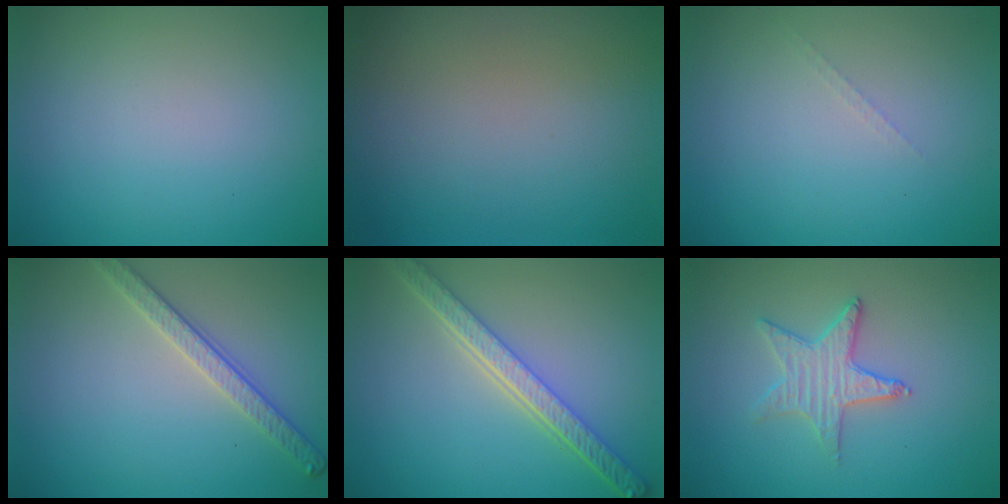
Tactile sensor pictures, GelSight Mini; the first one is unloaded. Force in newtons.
{"total": 0.0}
{"total": 0.6, "press": 0.6, "slide": 0.1}
{"total": 2.8, "press": 2.7, "slide": 0.7}
{"total": 5.4, "press": 4.2, "slide": 3.4}
{"total": 2.8, "press": 2.8, "slide": 0.4}